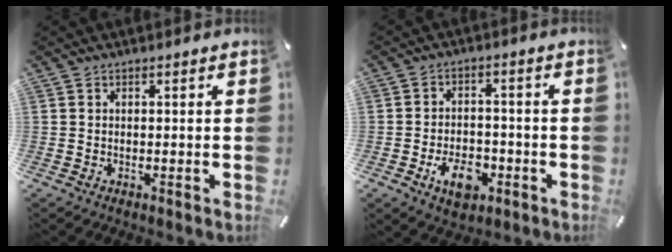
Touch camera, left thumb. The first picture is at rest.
{"total": 8.2, "force": [-3.6, 5.4, 5.1], "torque": [-0.086, 0.012, -0.066]}